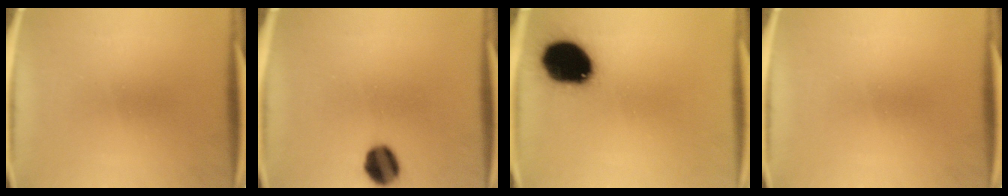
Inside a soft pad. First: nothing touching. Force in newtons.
{"total": 8.1}
{"total": 18.6}
{"total": 0.0}